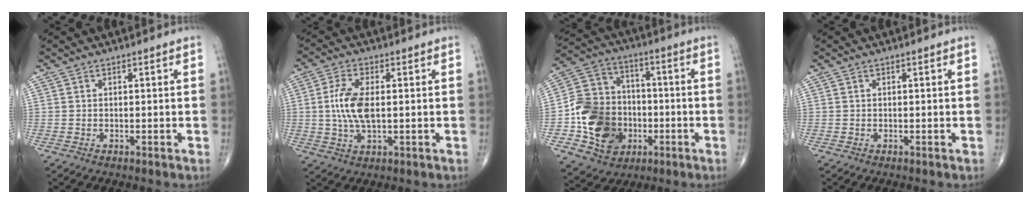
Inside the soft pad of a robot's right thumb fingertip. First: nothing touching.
{"total": 8.1, "force": [0.3, 3.6, 7.2], "torque": [-0.157, -0.001, 0.005]}
{"total": 18.3, "force": [-4.6, 14.6, 10.0], "torque": [-0.145, 0.033, -0.077]}
{"total": 0.0}